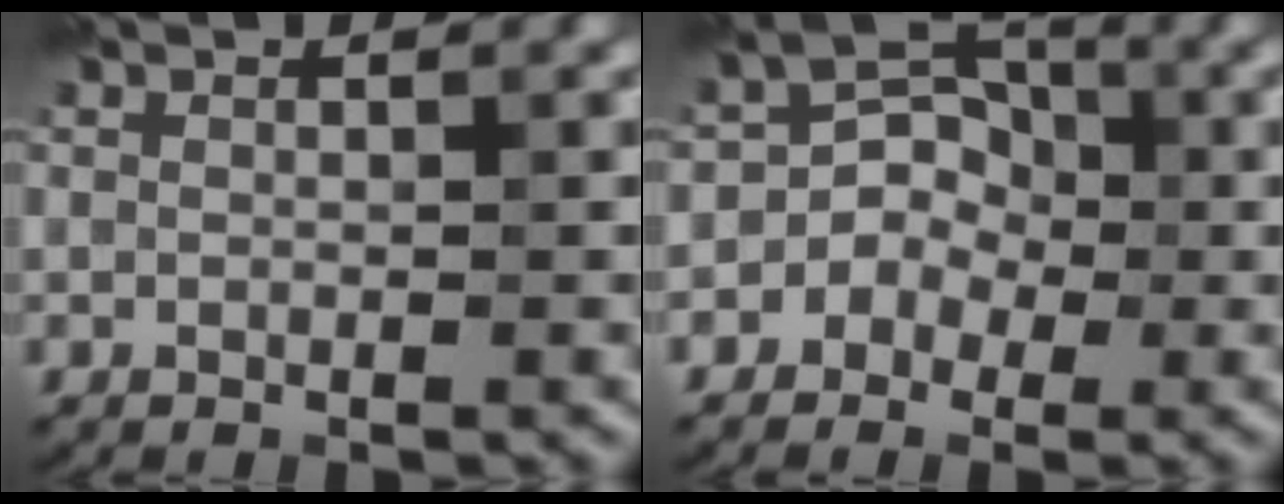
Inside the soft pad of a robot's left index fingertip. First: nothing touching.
{"total": 5.2, "force": [-1.4, 4.7, 1.8], "torque": [0.005, 0.030, -0.042]}